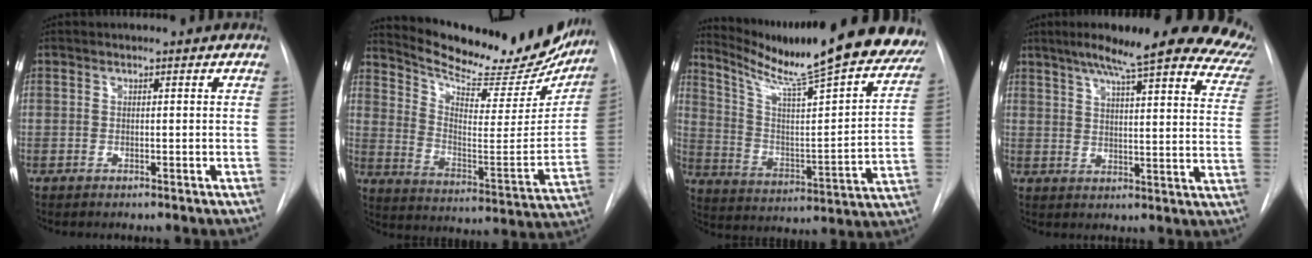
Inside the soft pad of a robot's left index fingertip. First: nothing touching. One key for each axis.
{"total": 26.5, "fx": 23.8, "fy": 6.2, "fz": 10.0, "tx": -0.154, "ty": -0.066, "tz": 0.319}
{"total": 28.5, "fx": 24.8, "fy": 2.1, "fz": 13.9, "tx": -0.220, "ty": -0.088, "tz": 0.336}
{"total": 26.4, "fx": 20.9, "fy": 3.8, "fz": 15.8, "tx": -0.186, "ty": -0.020, "tz": 0.245}